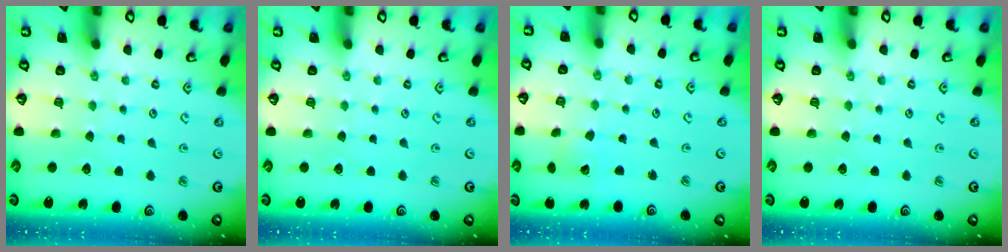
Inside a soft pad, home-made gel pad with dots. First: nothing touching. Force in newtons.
{"total": 0.0}
{"total": 3.8, "press": 3.8, "slide": 0.4}
{"total": 0.0}